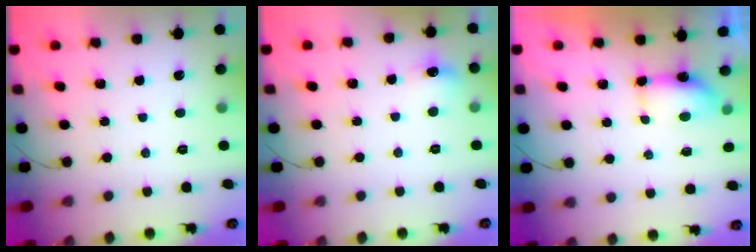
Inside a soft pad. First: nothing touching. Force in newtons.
{"total": 6.3, "press": 6.1, "slide": 1.9}
{"total": 5.5, "press": 5.5, "slide": 0.4}